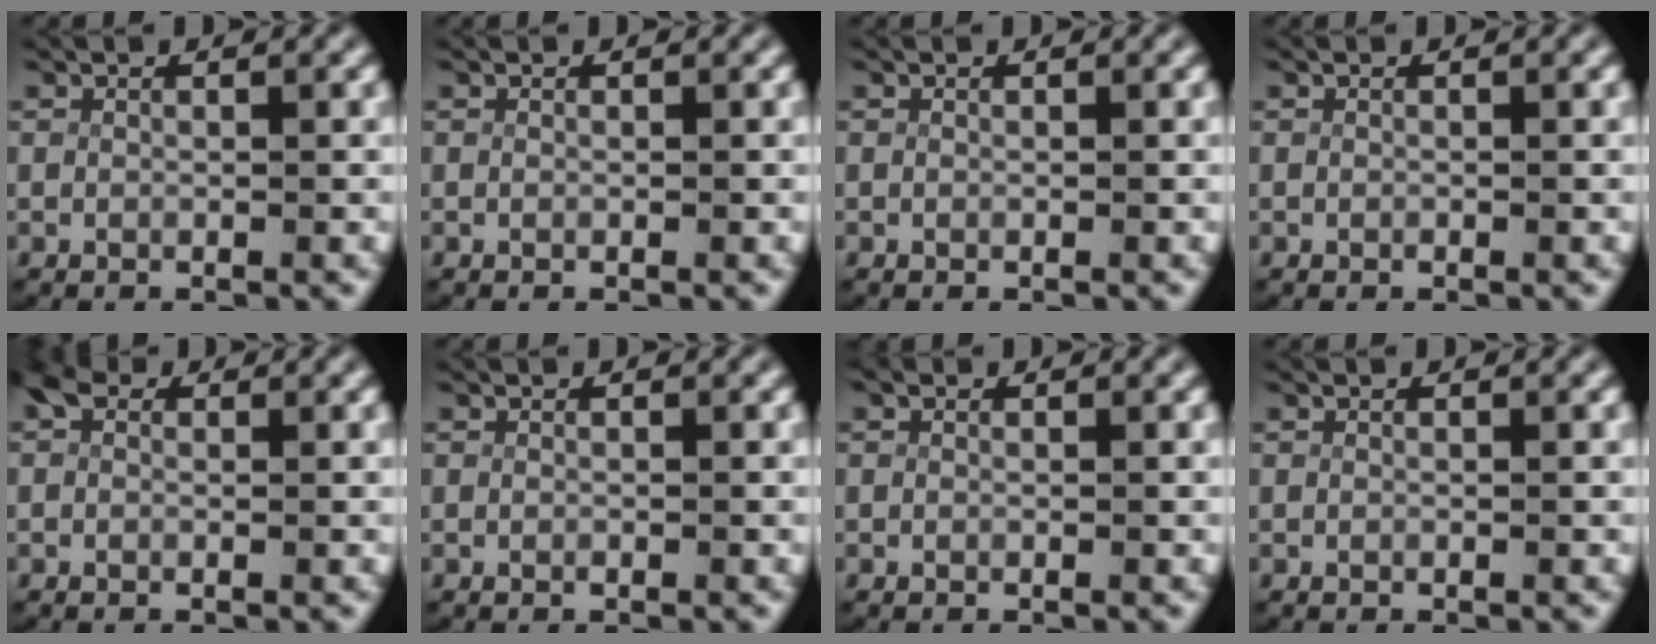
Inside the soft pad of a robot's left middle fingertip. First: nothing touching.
{"total": 0.0}
{"total": 0.0}
{"total": 0.0}
{"total": 1.0, "force": [0.5, 0.6, 0.6], "torque": [-0.016, -0.002, 0.009]}
{"total": 0.0}
{"total": 0.0}
{"total": 0.0}